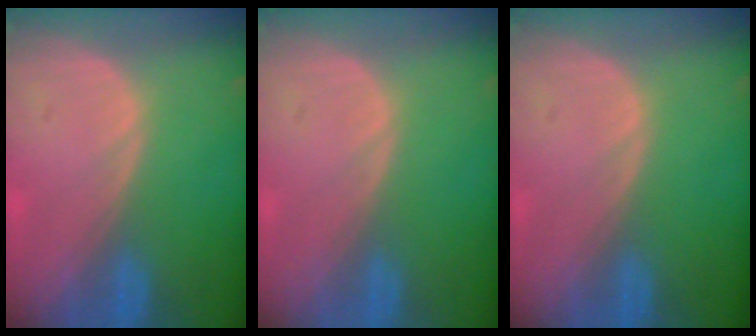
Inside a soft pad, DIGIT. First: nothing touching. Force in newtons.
{"total": 0.0}
{"total": 0.0}